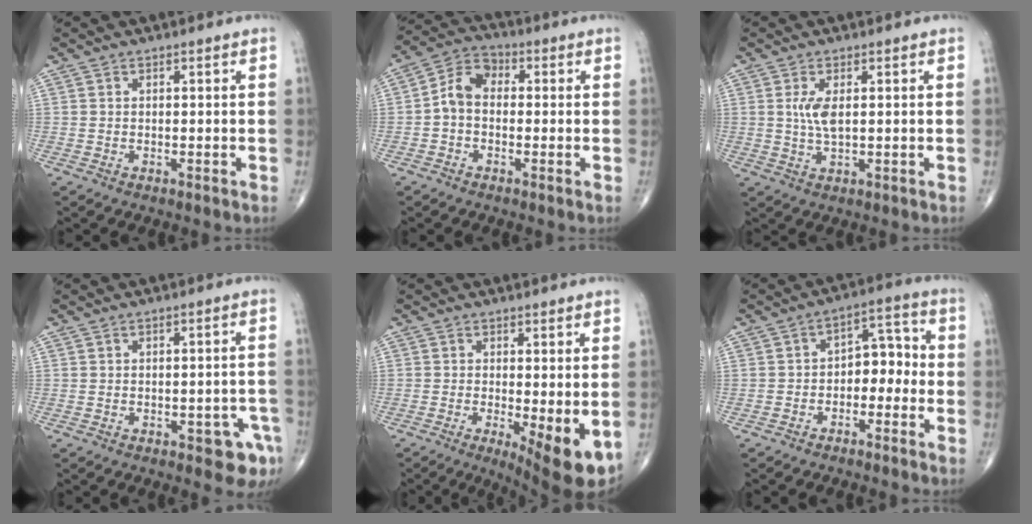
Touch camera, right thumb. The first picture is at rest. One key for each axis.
{"total": 6.8, "fx": -0.3, "fy": 4.9, "fz": 4.7, "tx": -0.074, "ty": 0.024, "tz": -0.019}
{"total": 4.1, "fx": 0.8, "fy": 1.5, "fz": 3.7, "tx": -0.081, "ty": -0.007, "tz": 0.021}
{"total": 5.6, "fx": -2.7, "fy": 2.6, "fz": 4.1, "tx": -0.026, "ty": 0.013, "tz": -0.029}
{"total": 8.9, "fx": -2.1, "fy": 2.5, "fz": 8.2, "tx": -0.114, "ty": -0.023, "tz": -0.028}
{"total": 6.9, "fx": -1.7, "fy": 4.6, "fz": 4.8, "tx": -0.039, "ty": 0.038, "tz": -0.041}